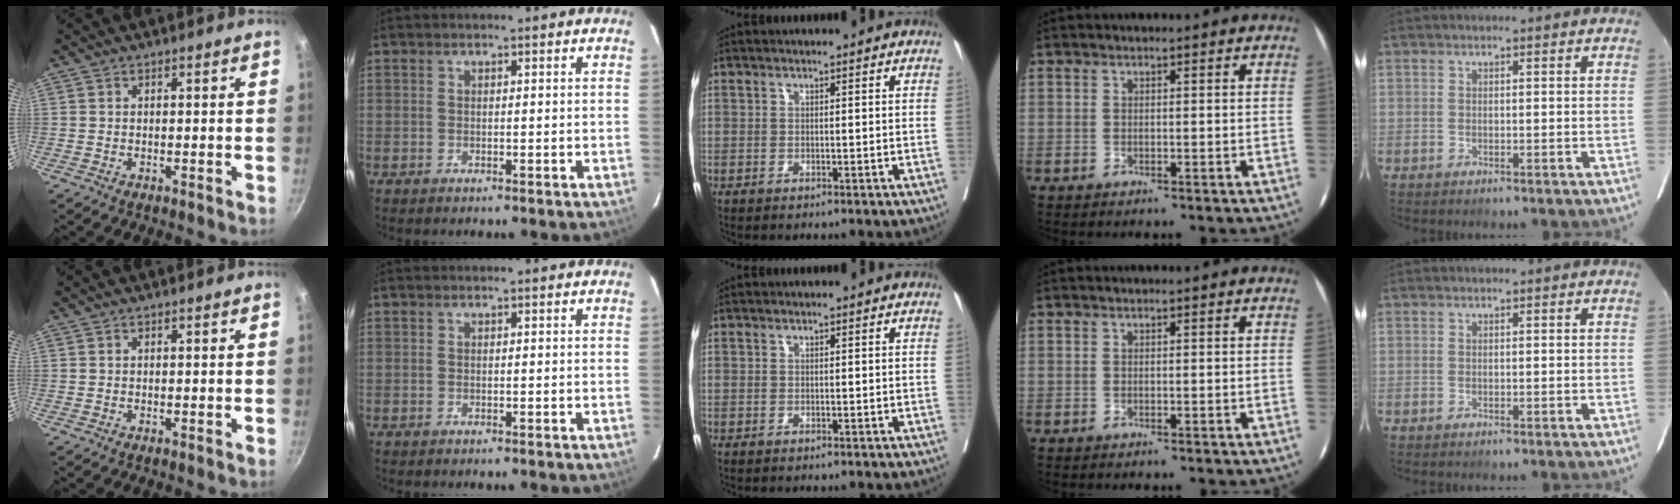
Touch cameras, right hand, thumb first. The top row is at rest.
{}